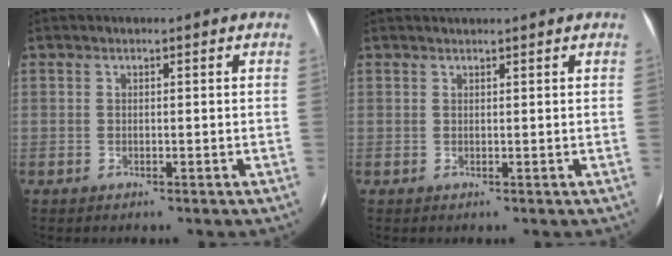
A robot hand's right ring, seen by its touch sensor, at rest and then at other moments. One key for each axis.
{"total": 0.9, "fx": 0.9, "fy": -0.2, "fz": 0.2, "tx": -0.010, "ty": -0.002, "tz": 0.014}